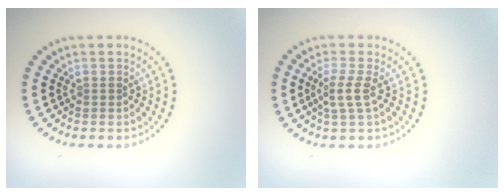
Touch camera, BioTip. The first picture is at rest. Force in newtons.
{"total": 2.1, "press": 1.6, "slide": 1.3}